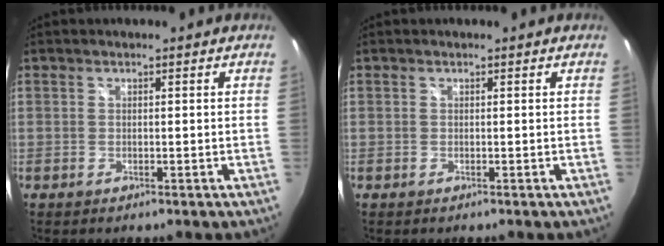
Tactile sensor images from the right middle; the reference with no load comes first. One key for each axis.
{"total": 0.0}